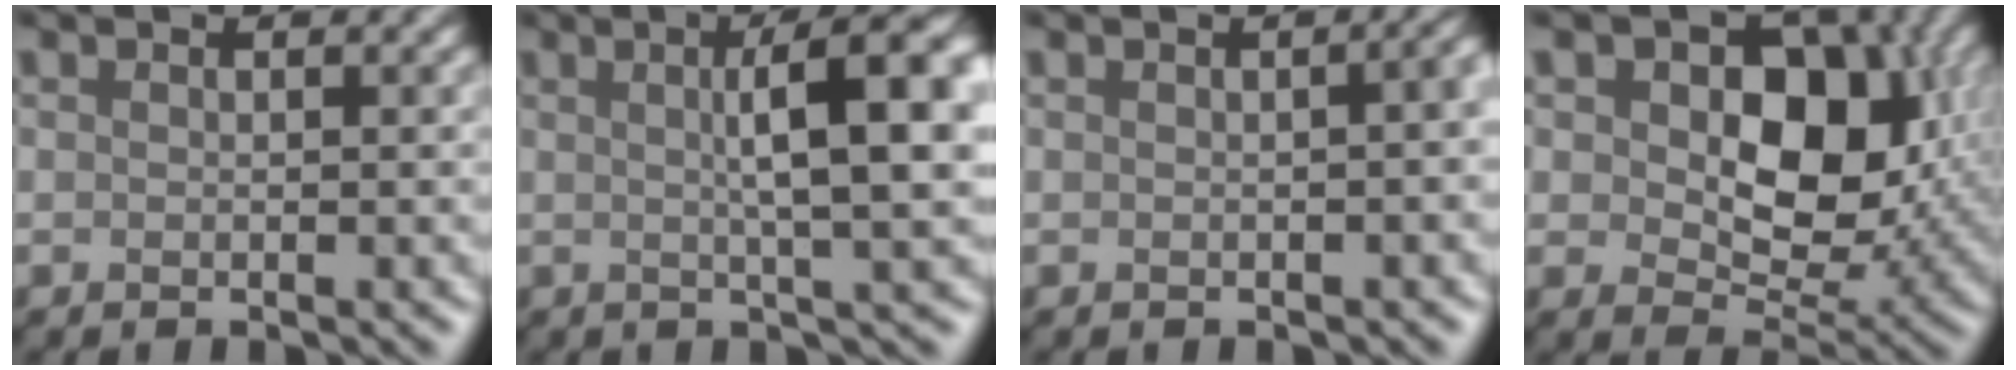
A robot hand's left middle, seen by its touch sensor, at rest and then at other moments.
{"total": 7.6, "force": [1.0, 0.9, 7.5], "torque": [-0.097, 0.023, 0.031]}
{"total": 6.2, "force": [0.1, 3.4, 5.2], "torque": [-0.015, 0.031, -0.018]}
{"total": 7.8, "force": [1.3, 5.2, 5.7], "torque": [-0.106, 0.000, 0.041]}